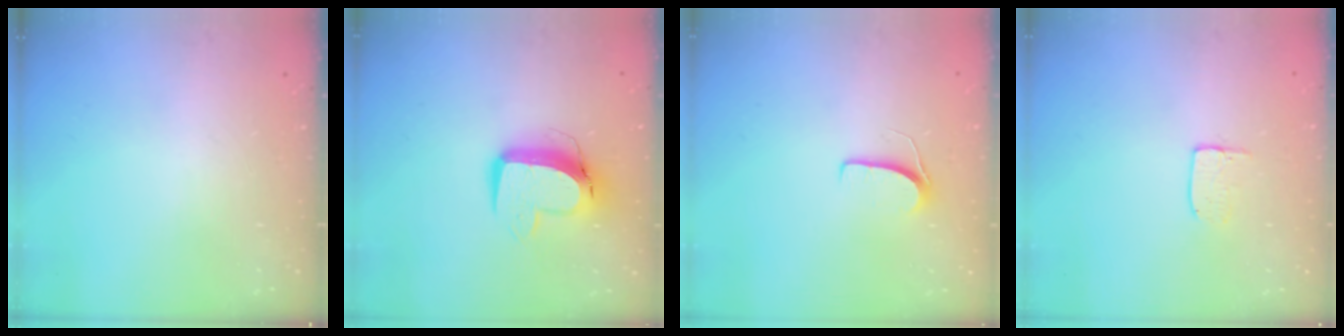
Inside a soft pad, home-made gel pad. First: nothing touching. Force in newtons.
{"total": 11.6, "press": 11.5, "slide": 1.3}
{"total": 5.9, "press": 5.9, "slide": 0.4}
{"total": 5.2, "press": 5.2, "slide": 0.4}